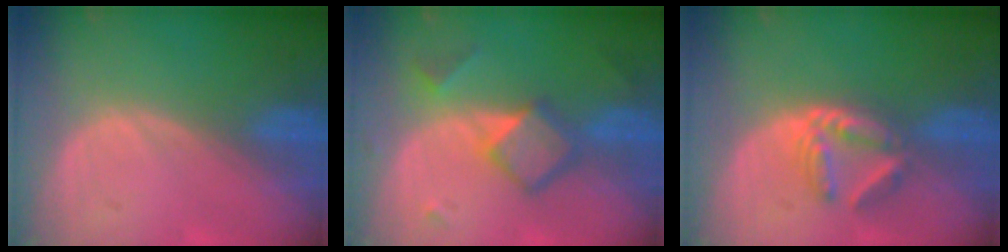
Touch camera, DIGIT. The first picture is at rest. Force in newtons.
{"total": 6.2, "press": 6.2, "slide": 0.3}
{"total": 5.9, "press": 5.2, "slide": 2.9}